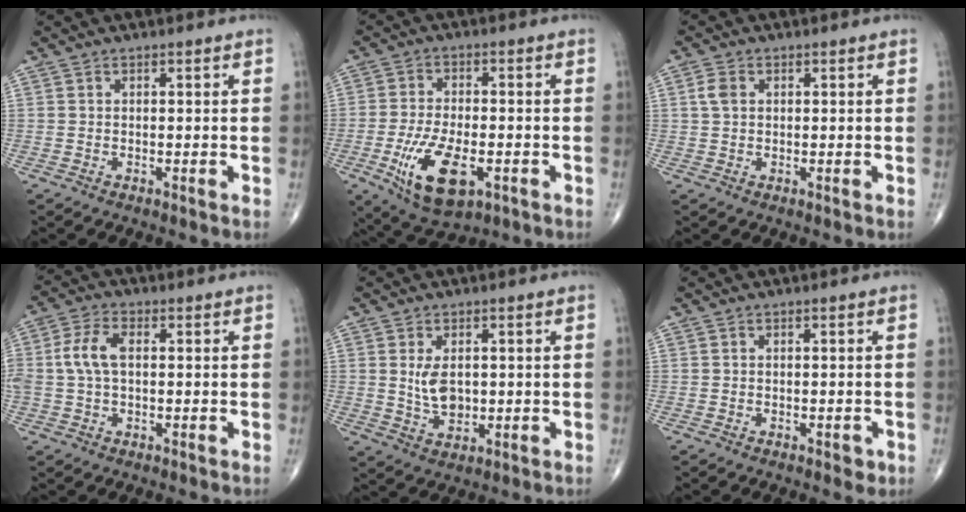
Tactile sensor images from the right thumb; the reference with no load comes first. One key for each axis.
{"total": 12.8, "fx": -4.4, "fy": 6.0, "fz": 10.4, "tx": -0.188, "ty": 0.000, "tz": -0.068}
{"total": 2.6, "fx": 0.7, "fy": 1.9, "fz": 1.8, "tx": -0.038, "ty": 0.006, "tz": 0.012}
{"total": 6.5, "fx": 0.5, "fy": 3.7, "fz": 5.3, "tx": -0.123, "ty": 0.018, "tz": 0.005}
{"total": 5.5, "fx": 0.7, "fy": 3.4, "fz": 4.3, "tx": -0.065, "ty": -0.011, "tz": 0.021}
{"total": 1.6, "fx": -0.8, "fy": 0.9, "fz": 1.1, "tx": -0.008, "ty": 0.000, "tz": -0.009}